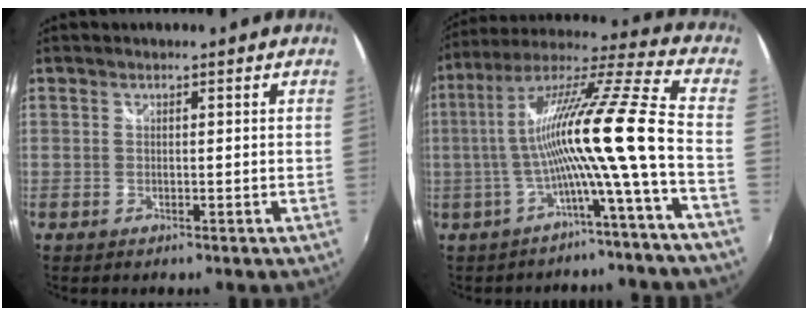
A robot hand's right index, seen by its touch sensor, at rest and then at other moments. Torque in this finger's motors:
{"motor_torque": [1.50, -0.64, 1.05, 0.21]}